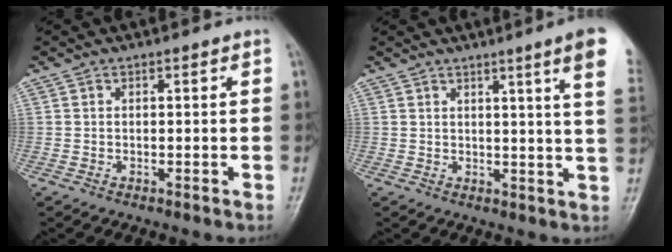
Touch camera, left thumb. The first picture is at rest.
{"total": 9.4, "force": [5.2, -0.6, 7.8], "torque": [-0.096, -0.023, 0.053]}